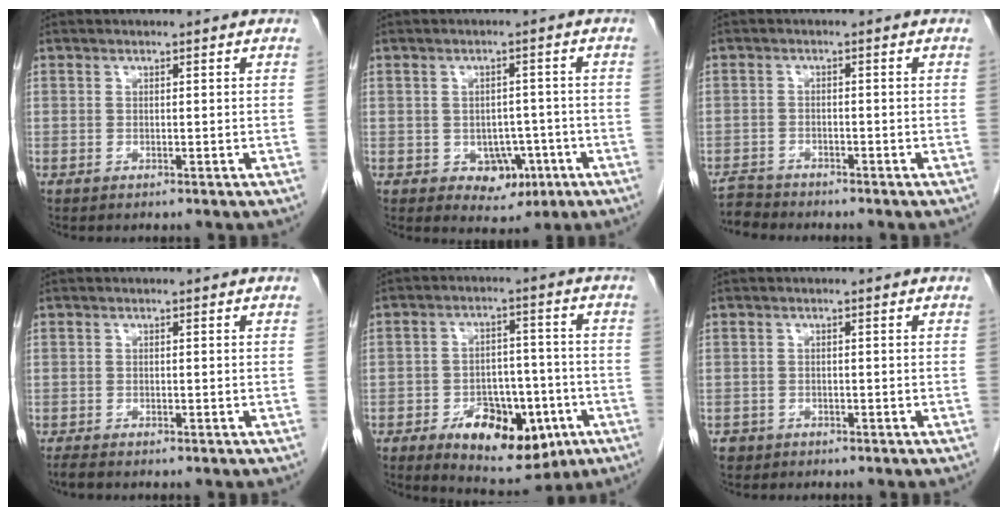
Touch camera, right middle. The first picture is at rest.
{"total": 5.1, "force": [-2.0, 3.7, 3.0], "torque": [-0.033, 0.006, -0.018]}
{"total": 3.3, "force": [-3.2, 0.4, -0.4], "torque": [0.009, -0.012, -0.060]}
{"total": 1.2, "force": [-1.0, 0.2, 0.6], "torque": [-0.020, -0.005, -0.020]}
{"total": 12.7, "force": [-5.6, 6.7, 9.2], "torque": [-0.134, 0.006, -0.075]}
{"total": 1.7, "force": [-1.1, 1.3, 0.0], "torque": [-0.007, 0.004, -0.021]}